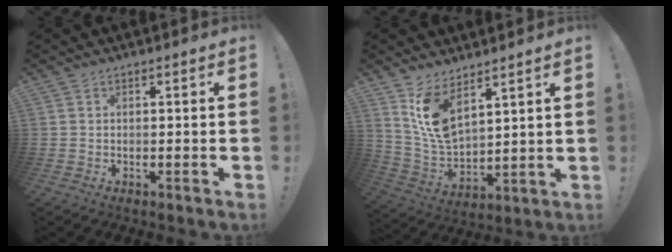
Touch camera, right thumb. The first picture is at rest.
{"total": 11.9, "force": [8.3, 5.4, 6.6], "torque": [-0.127, -0.055, 0.160]}